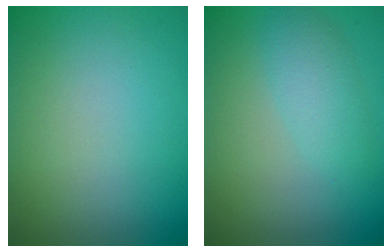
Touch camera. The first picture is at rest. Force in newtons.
{"total": 2.4, "press": 2.4, "slide": 0.1}